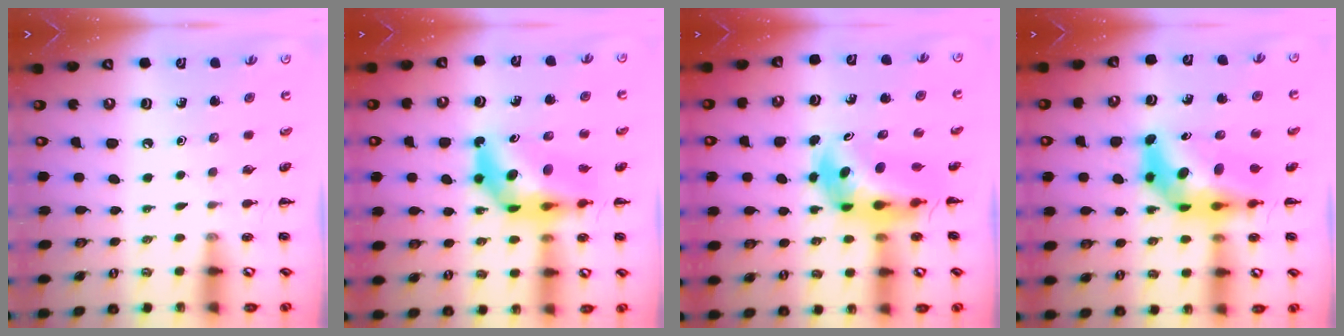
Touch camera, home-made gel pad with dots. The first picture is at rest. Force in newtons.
{"total": 12.1, "press": 11.5, "slide": 3.9}
{"total": 6.8, "press": 6.4, "slide": 2.1}
{"total": 9.7, "press": 9.3, "slide": 2.8}